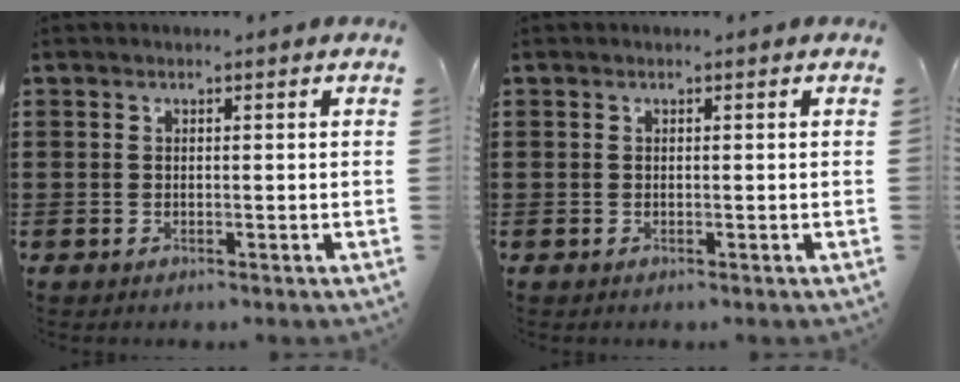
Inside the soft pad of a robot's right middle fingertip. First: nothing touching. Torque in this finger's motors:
{"motor_torque": [-0.11, -0.10, 0.00, 0.00]}